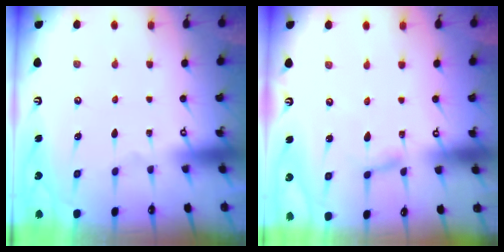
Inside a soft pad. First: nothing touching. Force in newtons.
{"total": 2.8, "press": 2.7, "slide": 0.3}